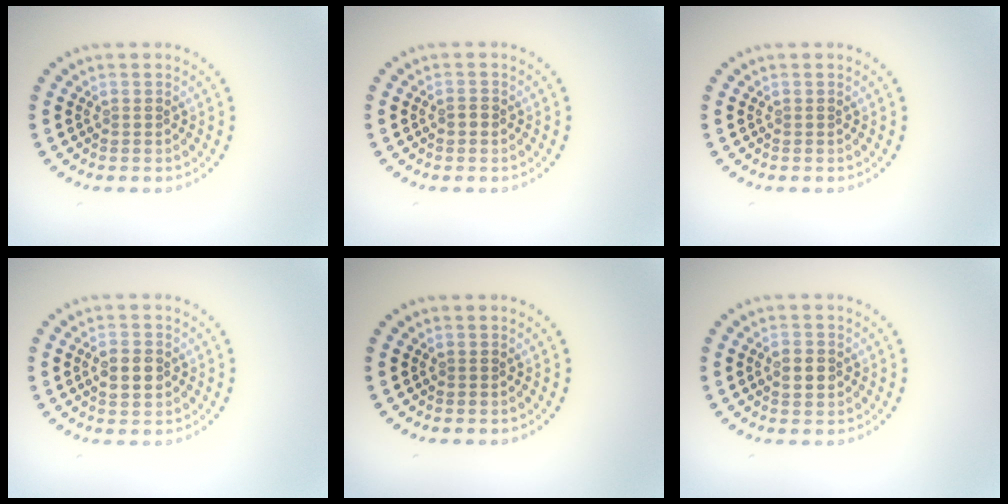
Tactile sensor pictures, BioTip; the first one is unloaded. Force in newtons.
{"total": 0.8, "press": 0.8, "slide": 0.1}
{"total": 0.0}
{"total": 2.6, "press": 2.6, "slide": 0.1}
{"total": 0.0}
{"total": 2.3, "press": 2.3, "slide": 0.1}